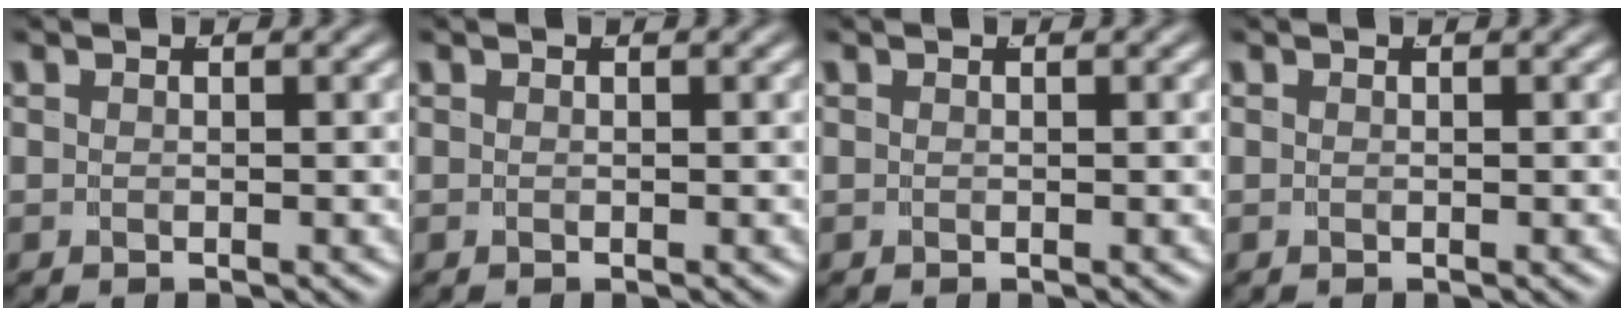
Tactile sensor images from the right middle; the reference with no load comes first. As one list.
[{"total": 0.0}, {"total": 0.0}, {"total": 0.0}]